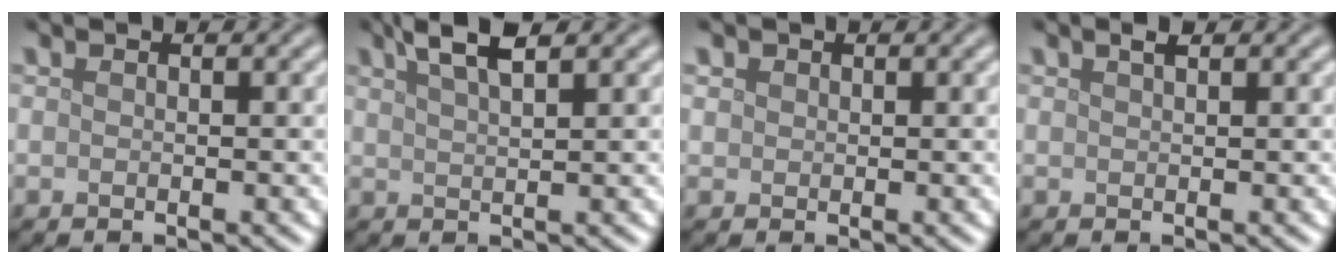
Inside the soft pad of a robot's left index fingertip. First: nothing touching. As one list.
[{"total": 3.6, "force": [2.4, 0.8, 2.5], "torque": [-0.034, 0.010, 0.042]}, {"total": 0.8, "force": [0.4, 0.7, 0.1], "torque": [0.000, 0.000, 0.007]}, {"total": 1.0, "force": [0.7, 0.2, 0.6], "torque": [-0.012, 0.003, 0.012]}]